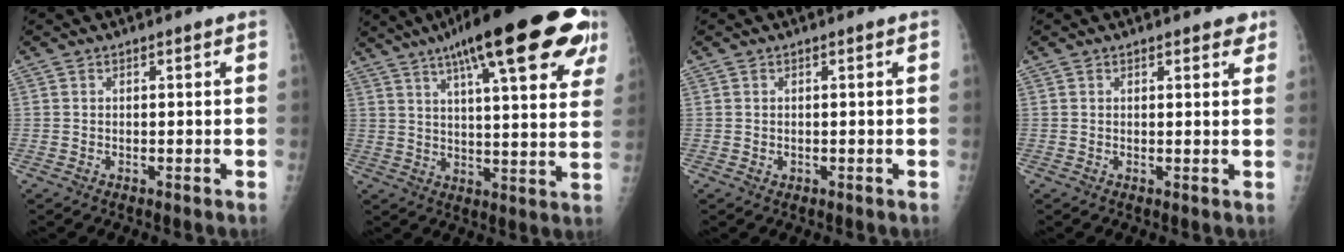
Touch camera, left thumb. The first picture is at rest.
{"total": 27.1, "force": [15.8, 6.4, 21.1], "torque": [-0.283, -0.011, 0.212]}
{"total": 0.7, "force": [0.3, 0.4, 0.4], "torque": [0.001, -0.001, 0.004]}
{"total": 2.8, "force": [2.1, 1.1, 1.6], "torque": [-0.001, -0.007, 0.022]}